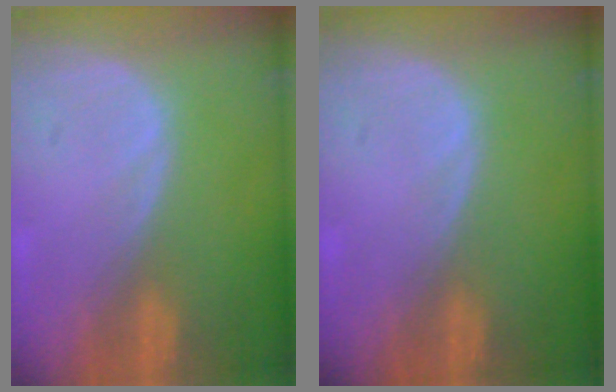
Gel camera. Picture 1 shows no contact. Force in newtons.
{"total": 0.0}